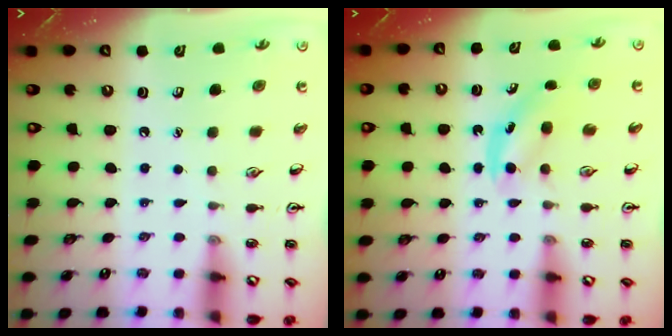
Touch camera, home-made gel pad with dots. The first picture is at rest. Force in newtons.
{"total": 3.8, "press": 3.8, "slide": 0.7}